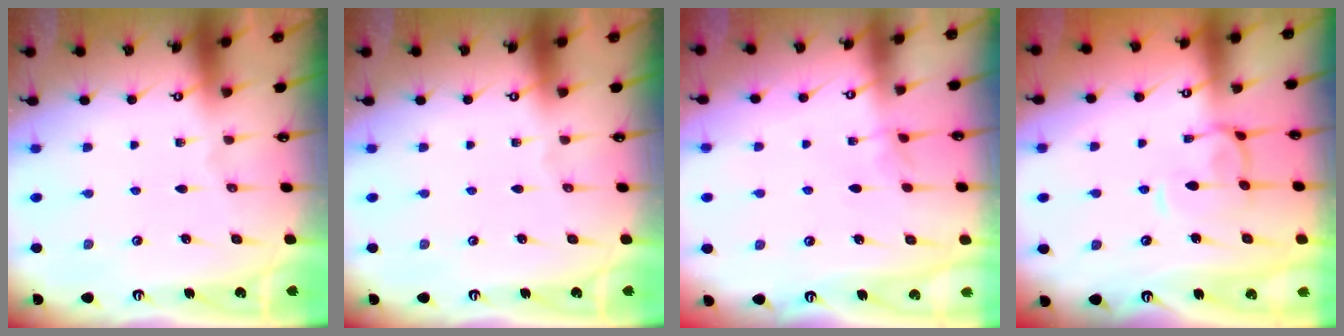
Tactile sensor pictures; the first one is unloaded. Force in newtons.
{"total": 0.0}
{"total": 3.1, "press": 3.1, "slide": 0.3}
{"total": 2.2, "press": 2.0, "slide": 0.7}